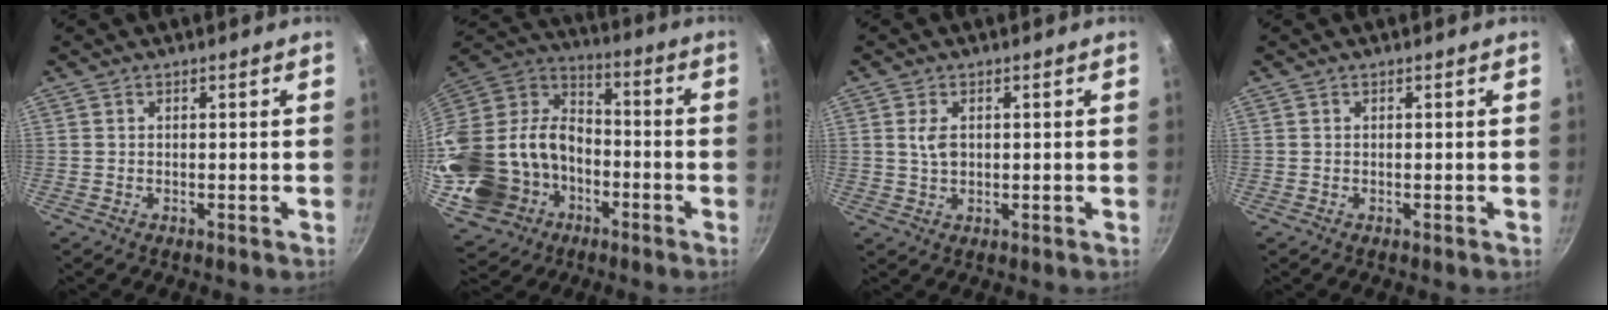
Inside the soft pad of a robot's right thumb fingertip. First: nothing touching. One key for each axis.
{"total": 28.9, "fx": -8.9, "fy": 22.2, "fz": 16.1, "tx": -0.321, "ty": 0.058, "tz": -0.146}
{"total": 3.2, "fx": 0.6, "fy": 2.0, "fz": 2.4, "tx": -0.038, "ty": -0.001, "tz": 0.013}
{"total": 0.0}